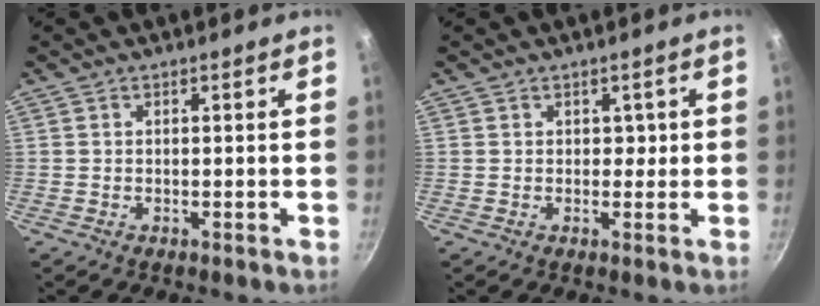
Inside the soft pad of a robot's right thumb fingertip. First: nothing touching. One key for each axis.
{"total": 1.4, "fx": 0.4, "fy": 1.3, "fz": 0.5, "tx": 0.010, "ty": -0.004, "tz": 0.006}